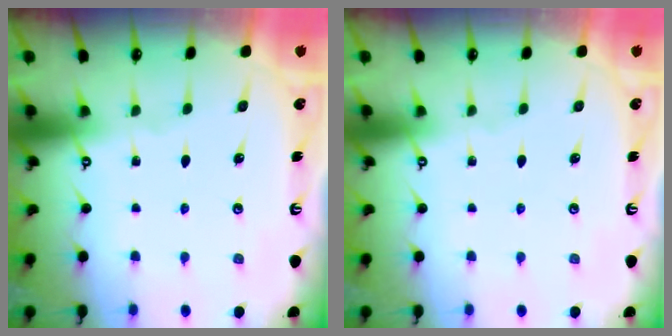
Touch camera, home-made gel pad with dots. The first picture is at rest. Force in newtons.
{"total": 0.0}